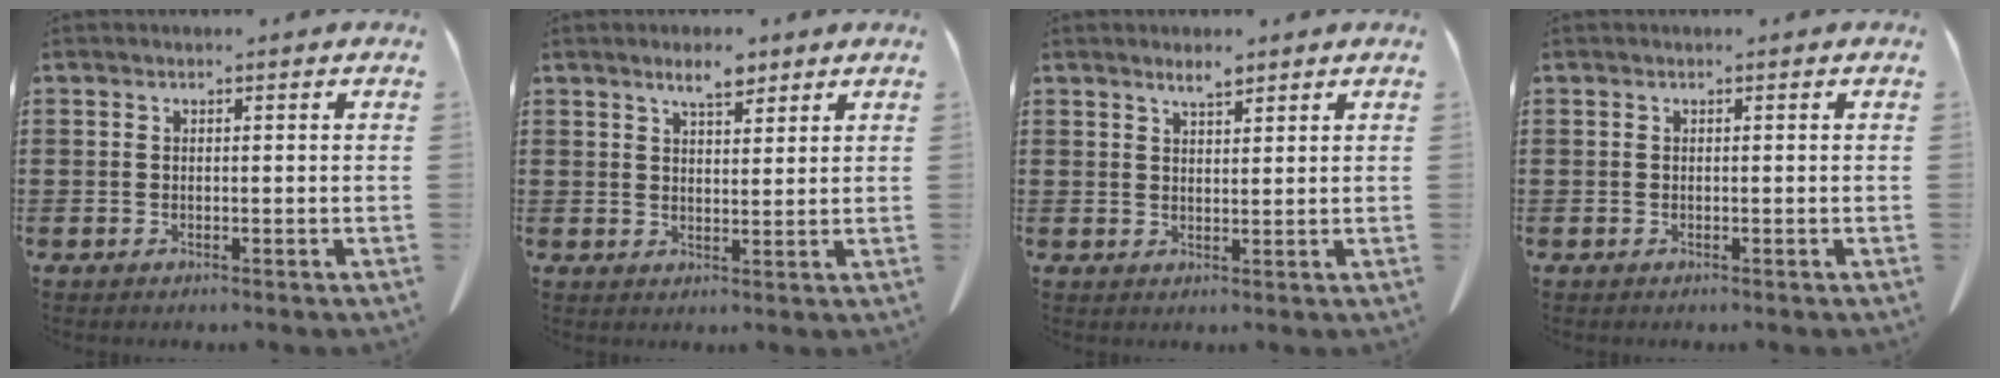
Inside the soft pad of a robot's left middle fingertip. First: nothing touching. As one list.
[{"total": 4.3, "force": [3.4, 1.2, 2.3], "torque": [-0.044, -0.006, 0.060]}, {"total": 2.6, "force": [2.1, 0.4, 1.4], "torque": [-0.030, 0.000, 0.039]}, {"total": 0.0}]